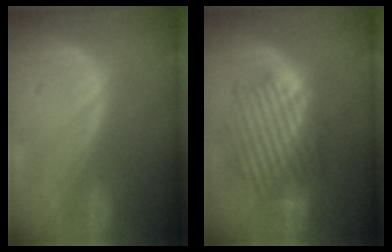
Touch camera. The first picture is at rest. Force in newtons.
{"total": 8.7, "press": 8.4, "slide": 2.1}